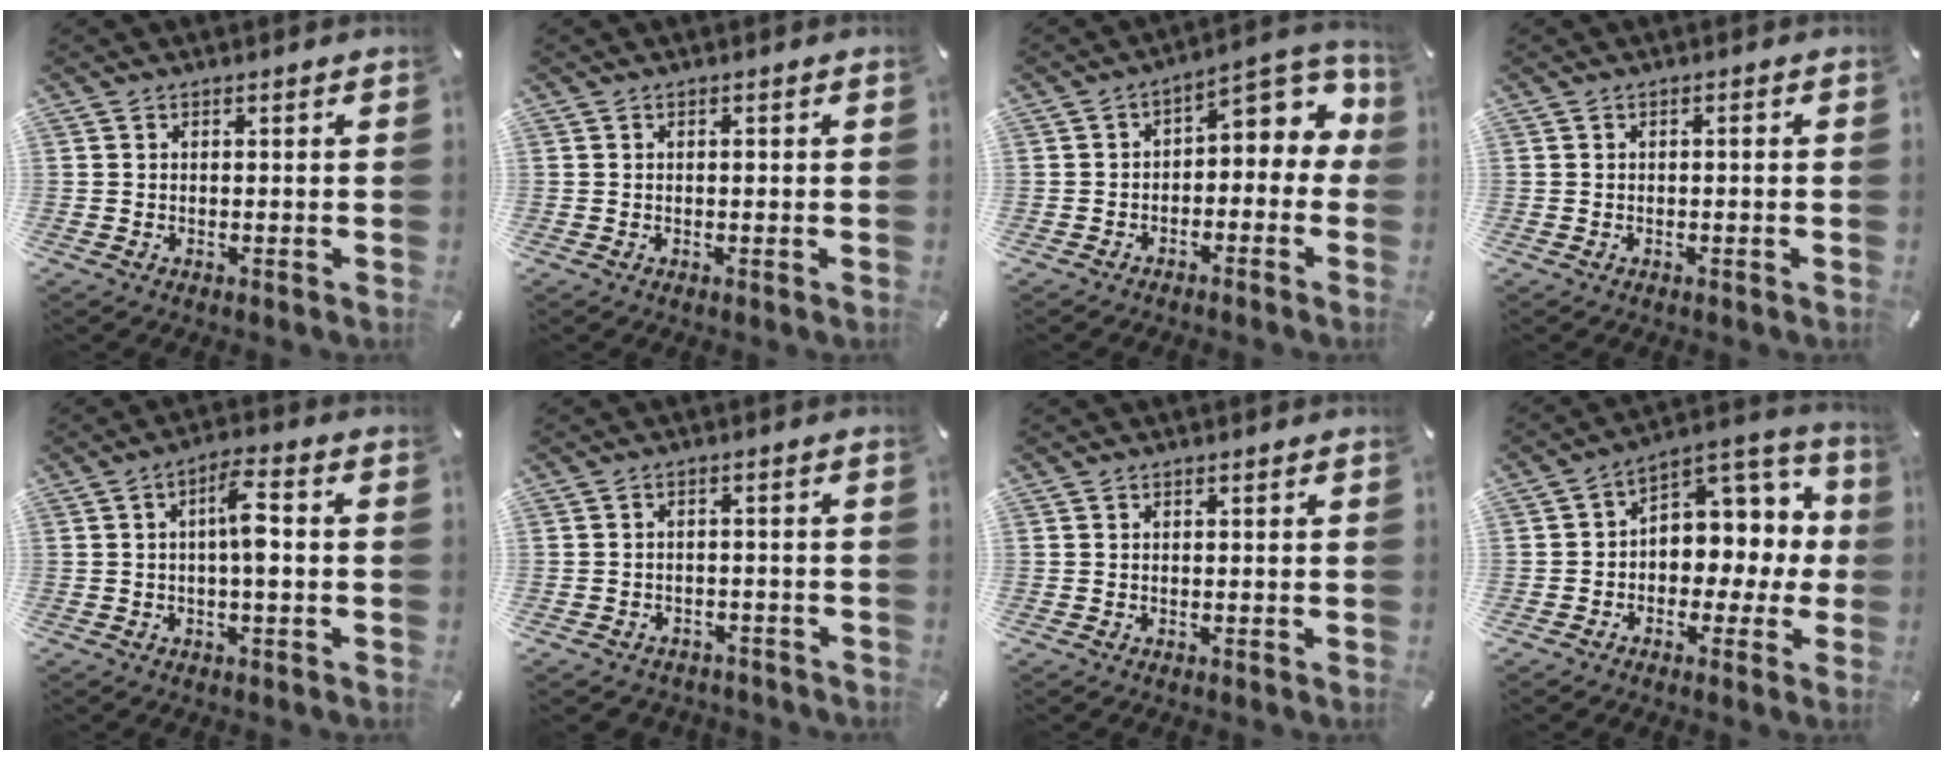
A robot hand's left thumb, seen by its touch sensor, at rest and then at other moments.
{"total": 0.7, "force": [0.0, 0.4, 0.6], "torque": [-0.012, 0.000, 0.000]}
{"total": 8.2, "force": [1.0, 4.7, 6.6], "torque": [-0.074, -0.019, 0.011]}
{"total": 0.6, "force": [-0.2, 0.1, 0.6], "torque": [-0.012, -0.001, -0.003]}
{"total": 7.0, "force": [0.0, 2.0, 6.7], "torque": [-0.117, 0.013, -0.005]}
{"total": 2.8, "force": [-2.1, 1.8, 0.5], "torque": [-0.017, 0.009, -0.045]}
{"total": 0.0}
{"total": 8.4, "force": [1.0, 7.3, 4.0], "torque": [-0.053, -0.015, 0.022]}